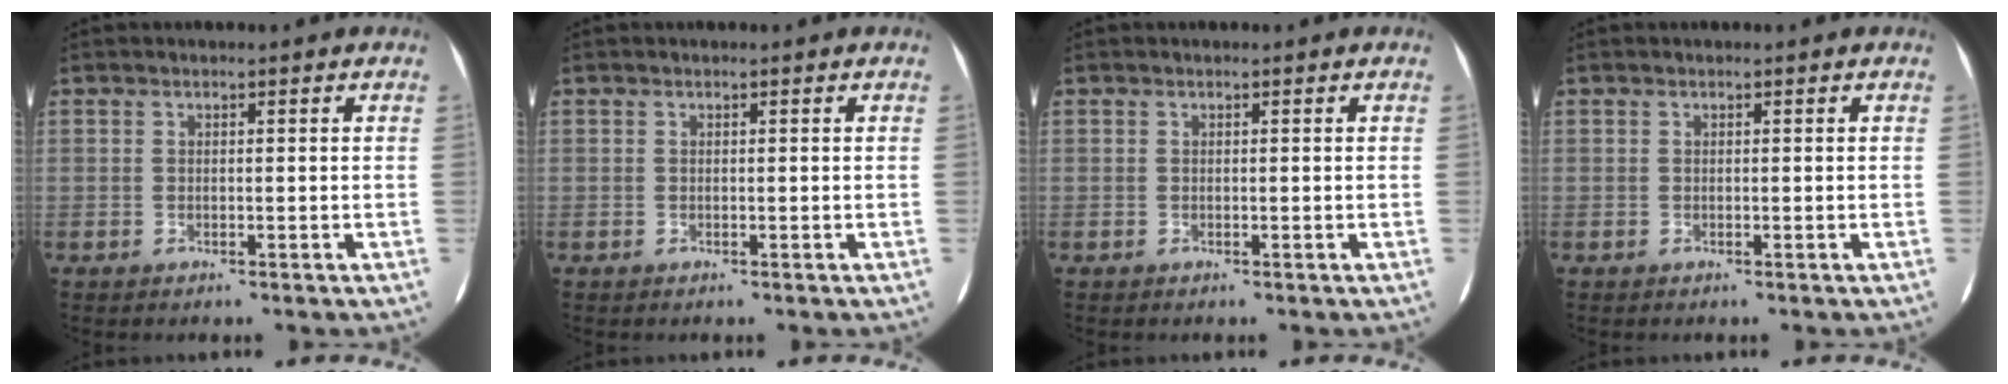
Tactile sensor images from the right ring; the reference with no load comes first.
{"total": 0.0}
{"total": 0.0}
{"total": 0.0}